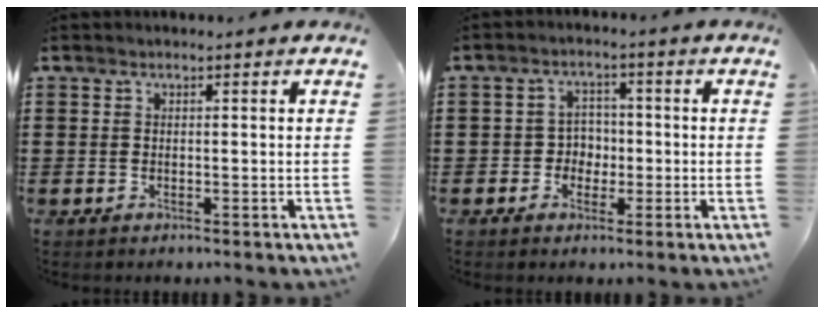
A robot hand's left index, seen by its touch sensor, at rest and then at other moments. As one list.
[{"total": 3.5, "force": [-1.0, 3.1, 1.2], "torque": [-0.036, 0.007, -0.025]}]